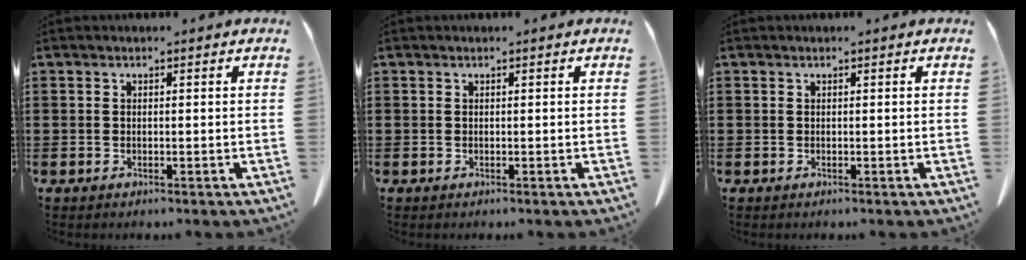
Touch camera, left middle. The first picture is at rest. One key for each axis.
{"total": 0.0}
{"total": 0.0}